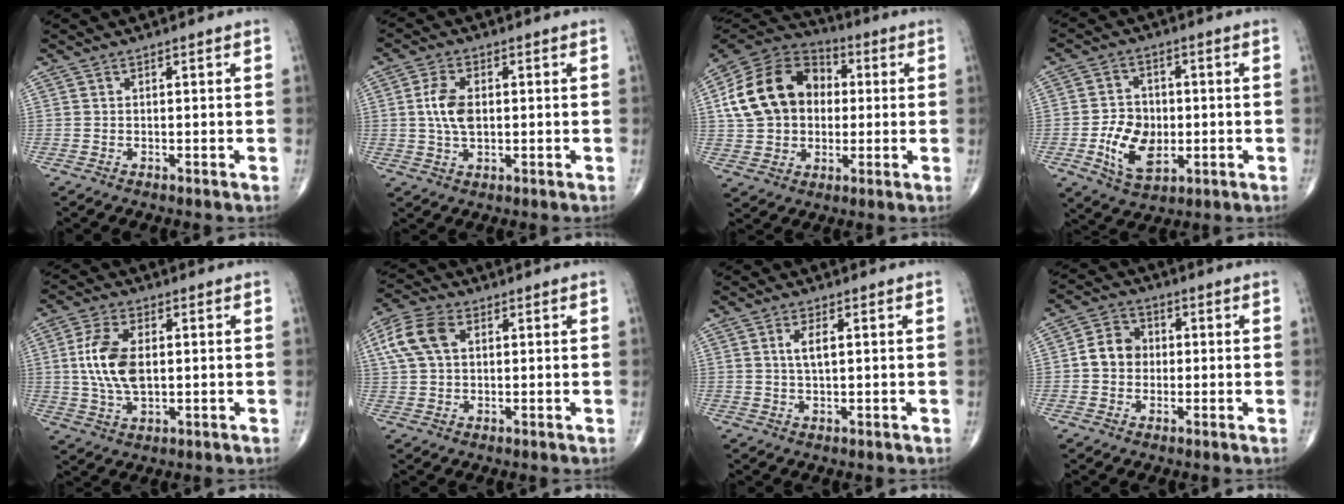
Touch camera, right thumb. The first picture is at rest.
{"total": 6.3, "force": [0.5, 3.6, 5.2], "torque": [-0.101, 0.001, 0.008]}
{"total": 18.7, "force": [2.3, 14.5, 11.6], "torque": [-0.191, 0.027, 0.036]}
{"total": 10.0, "force": [-1.9, 6.9, 6.9], "torque": [-0.096, 0.002, -0.030]}
{"total": 10.3, "force": [1.0, 5.5, 8.7], "torque": [-0.177, -0.001, 0.023]}
{"total": 8.8, "force": [2.5, 5.6, 6.3], "torque": [-0.137, 0.016, 0.045]}
{"total": 3.3, "force": [0.8, 1.1, 3.0], "torque": [-0.057, -0.001, 0.016]}
{"total": 6.5, "force": [-0.1, 5.6, 3.3], "torque": [-0.042, 0.018, -0.012]}